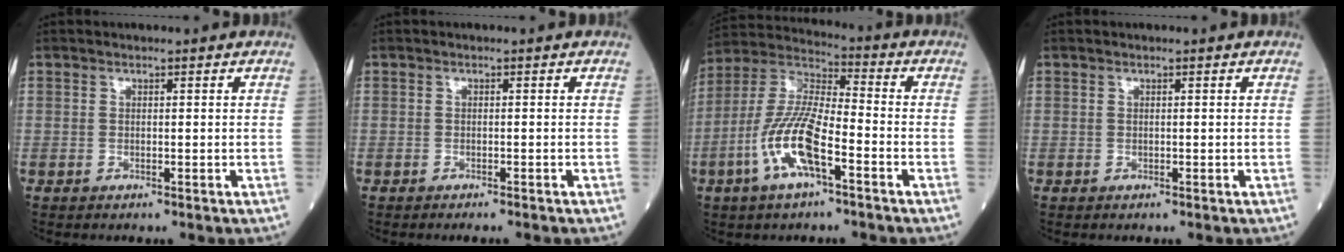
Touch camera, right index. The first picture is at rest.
{"total": 1.8, "force": [-1.6, 0.0, 0.8], "torque": [-0.012, -0.003, -0.020]}
{"total": 12.3, "force": [-4.8, 3.1, 10.9], "torque": [-0.235, 0.004, -0.095]}
{"total": 0.0}